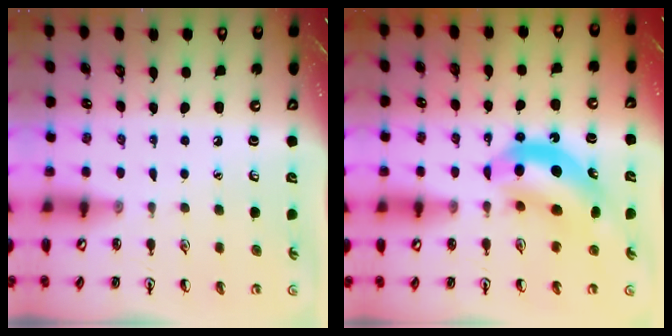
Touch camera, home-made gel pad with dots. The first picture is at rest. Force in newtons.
{"total": 11.0, "press": 10.5, "slide": 3.4}